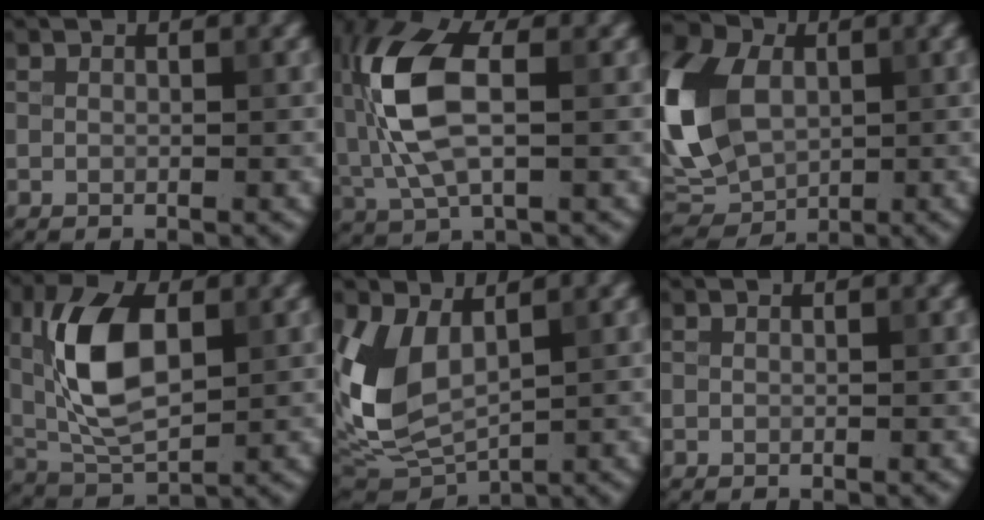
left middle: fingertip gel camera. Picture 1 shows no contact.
{"total": 8.8, "force": [0.5, 4.5, 7.6], "torque": [-0.172, 0.015, 0.003]}
{"total": 13.6, "force": [1.2, 9.5, 9.7], "torque": [-0.224, 0.012, 0.006]}
{"total": 8.6, "force": [1.5, 4.6, 7.2], "torque": [-0.149, 0.007, 0.026]}
{"total": 6.4, "force": [1.7, 3.9, 4.8], "torque": [-0.114, -0.014, 0.037]}
{"total": 0.0}